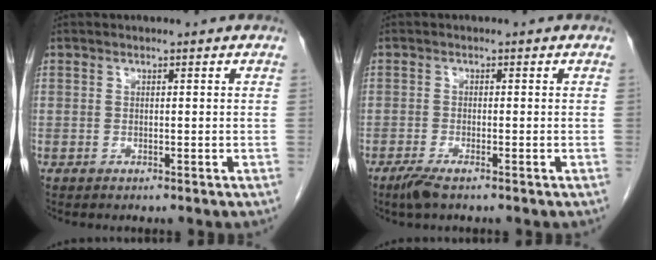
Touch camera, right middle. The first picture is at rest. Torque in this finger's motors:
{"motor_torque": [-0.24, -0.19, -0.05, 0.00]}